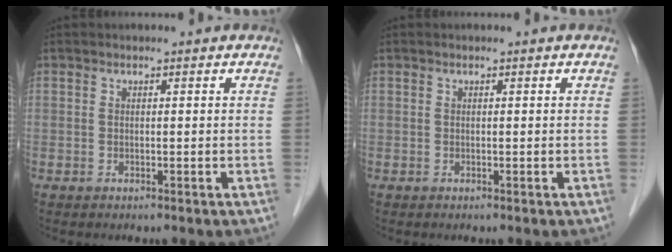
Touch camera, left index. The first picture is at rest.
{"total": 0.0}